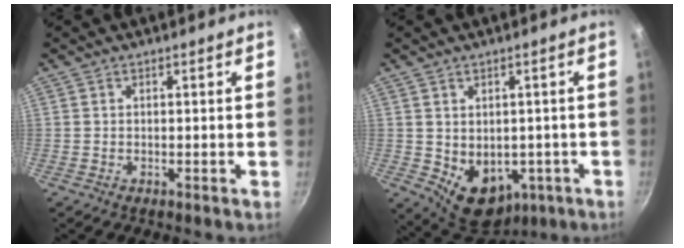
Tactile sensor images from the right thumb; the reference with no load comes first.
{"total": 11.0, "force": [-2.1, 8.0, 7.2], "torque": [-0.073, -0.008, -0.004]}